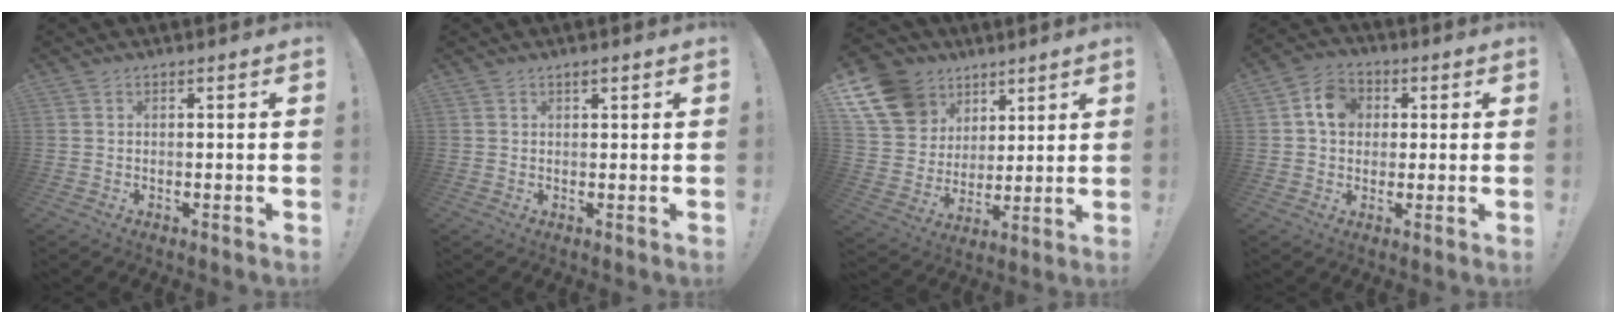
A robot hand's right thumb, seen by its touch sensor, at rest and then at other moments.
{"total": 1.2, "force": [0.8, 0.4, 0.8], "torque": [-0.009, -0.001, 0.014]}
{"total": 16.8, "force": [8.6, 13.1, 6.1], "torque": [-0.099, -0.048, 0.188]}
{"total": 8.7, "force": [2.0, 7.3, 4.4], "torque": [-0.065, 0.008, 0.041]}